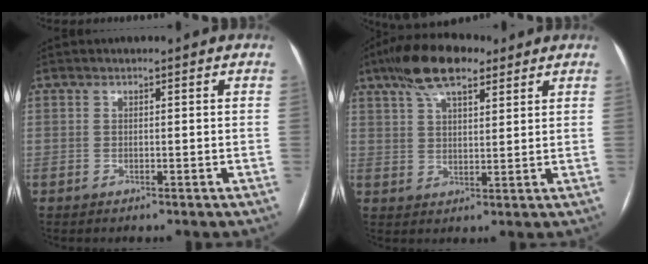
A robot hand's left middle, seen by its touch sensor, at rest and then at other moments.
{"total": 10.2, "force": [6.8, 3.5, 6.7], "torque": [-0.129, 0.025, 0.119]}